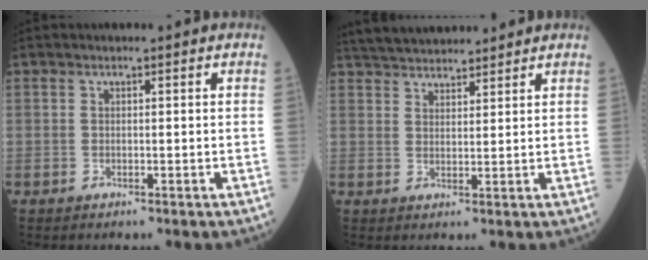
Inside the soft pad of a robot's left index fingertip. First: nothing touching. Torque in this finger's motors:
{"motor_torque": [-0.04, -0.39, 0.13, 0.04]}